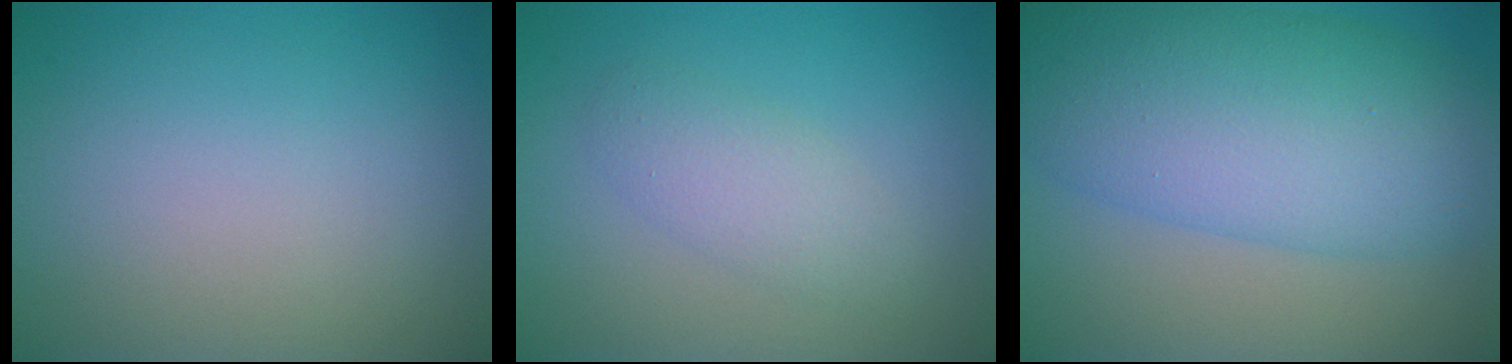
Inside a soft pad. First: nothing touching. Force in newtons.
{"total": 2.5, "press": 2.5, "slide": 0.1}
{"total": 10.6, "press": 10.6, "slide": 0.2}